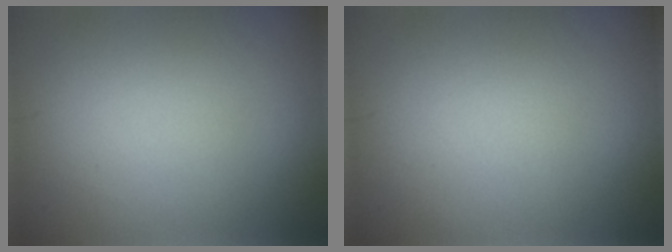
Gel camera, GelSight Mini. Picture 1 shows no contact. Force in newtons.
{"total": 0.0}